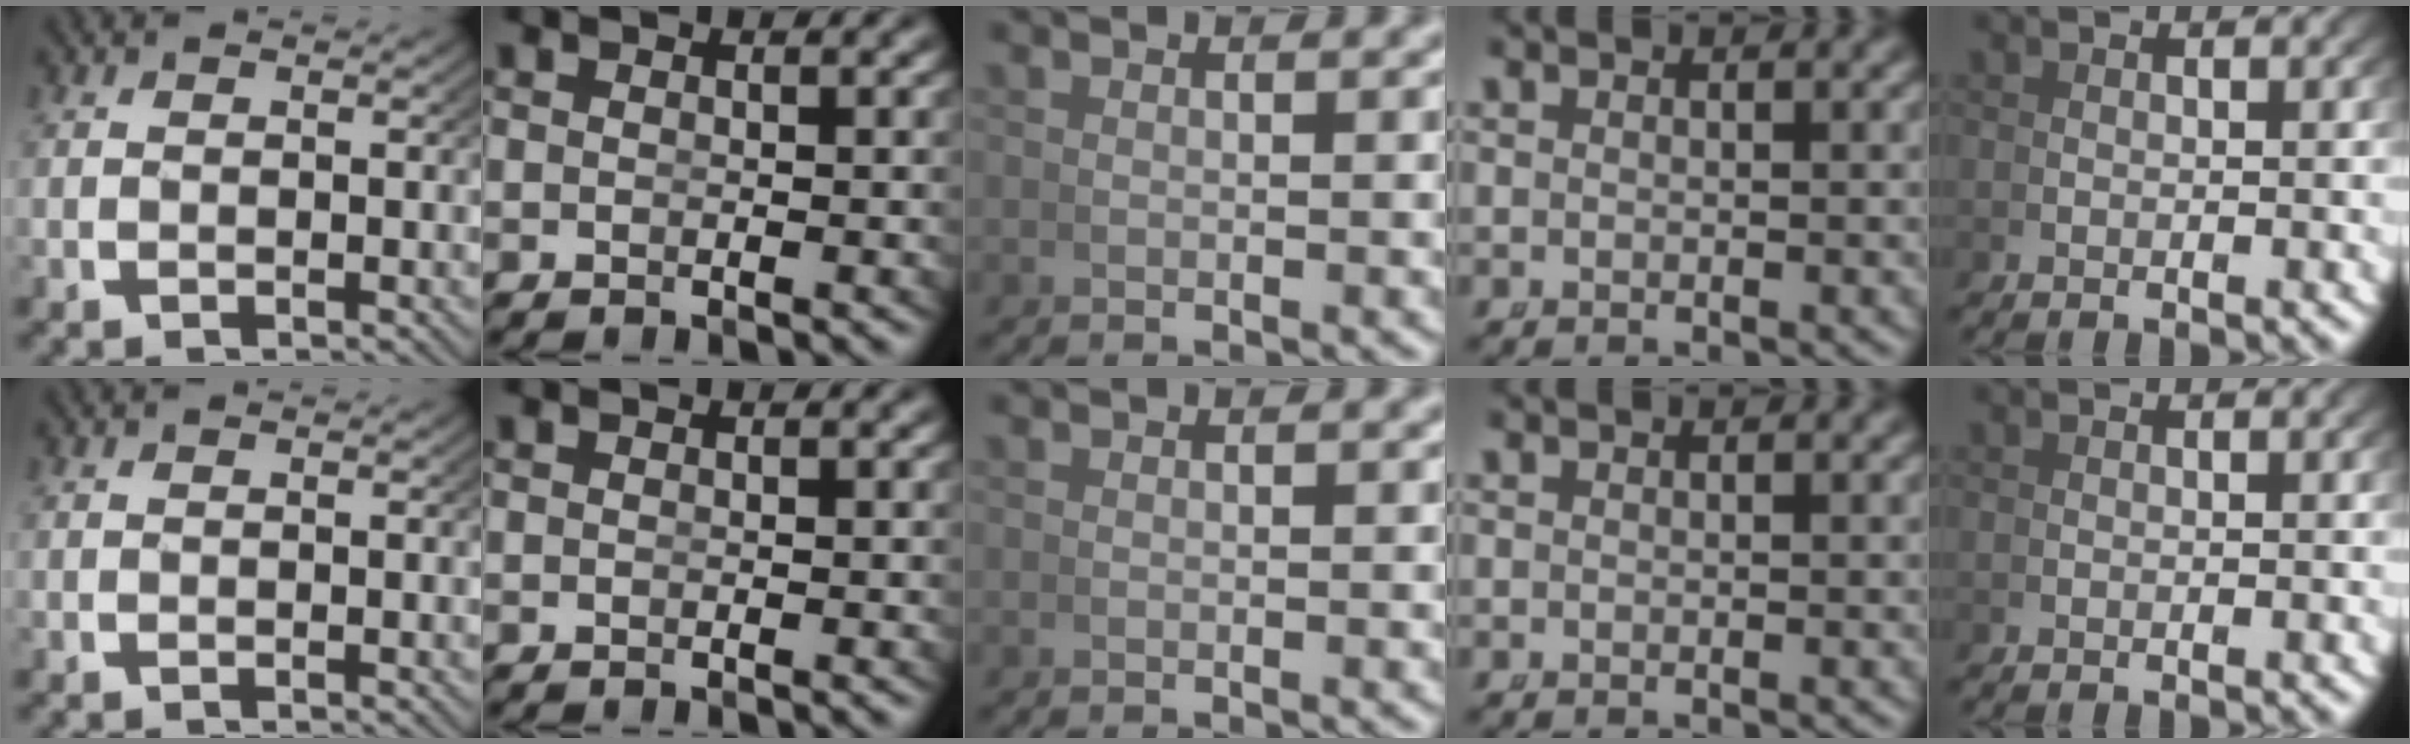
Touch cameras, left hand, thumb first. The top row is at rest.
{}